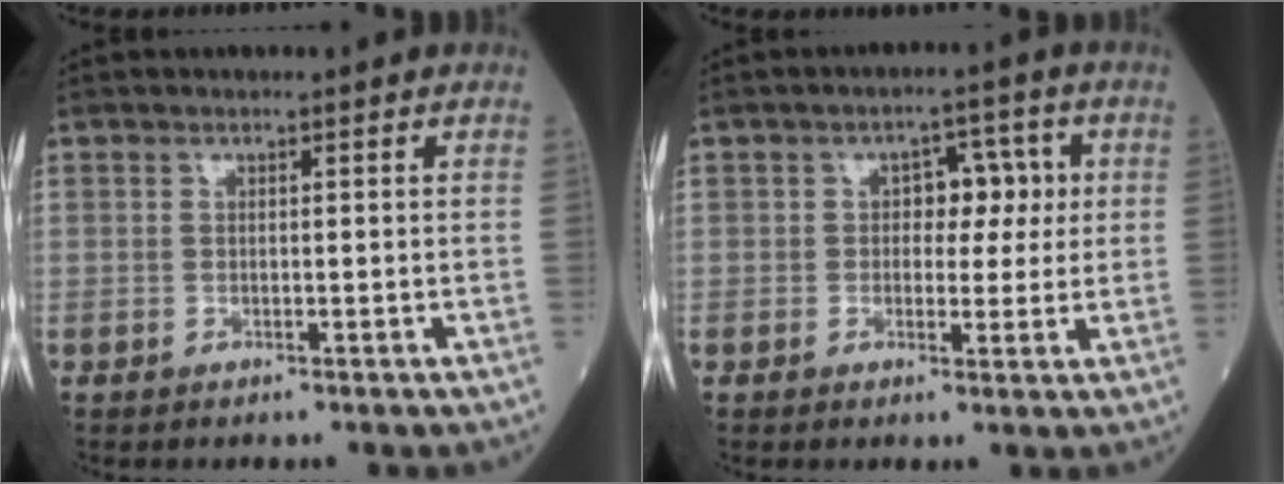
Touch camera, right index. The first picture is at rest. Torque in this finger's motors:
{"motor_torque": [0.04, 0.00, 0.06, 0.03]}